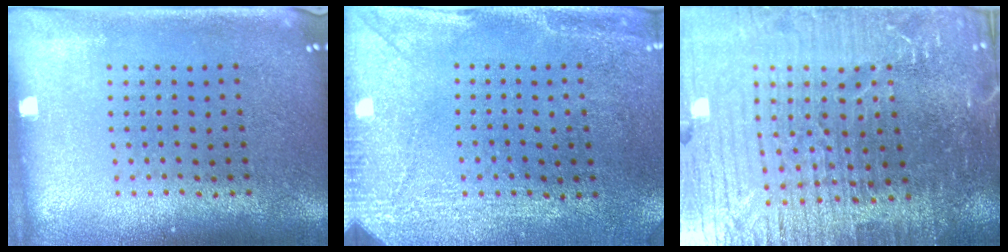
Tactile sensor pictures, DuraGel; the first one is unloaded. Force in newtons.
{"total": 2.9, "press": 2.6, "slide": 1.3}
{"total": 6.6, "press": 5.8, "slide": 3.3}